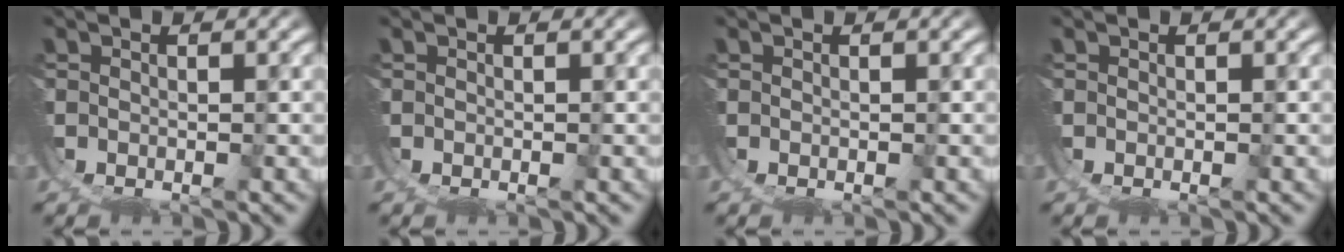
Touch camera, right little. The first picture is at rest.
{"total": 0.0}
{"total": 0.0}
{"total": 0.0}